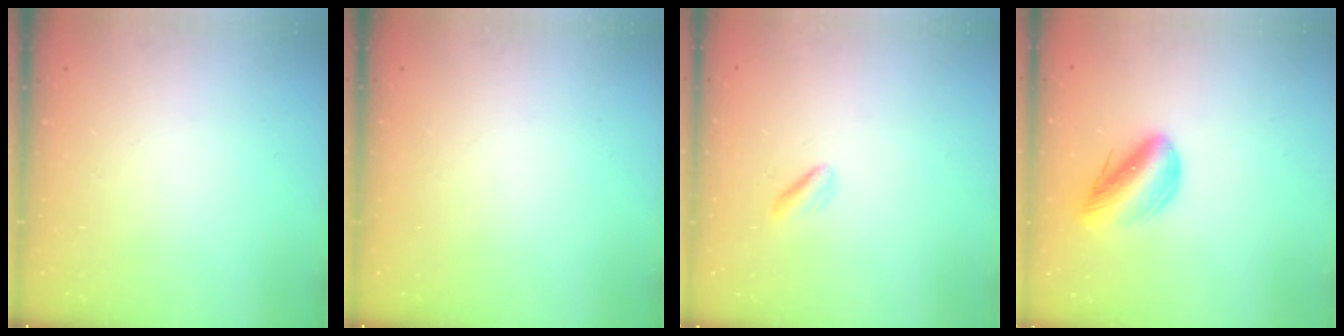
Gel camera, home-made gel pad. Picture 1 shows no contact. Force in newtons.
{"total": 0.0}
{"total": 2.0, "press": 2.0, "slide": 0.6}
{"total": 11.5, "press": 11.2, "slide": 2.8}